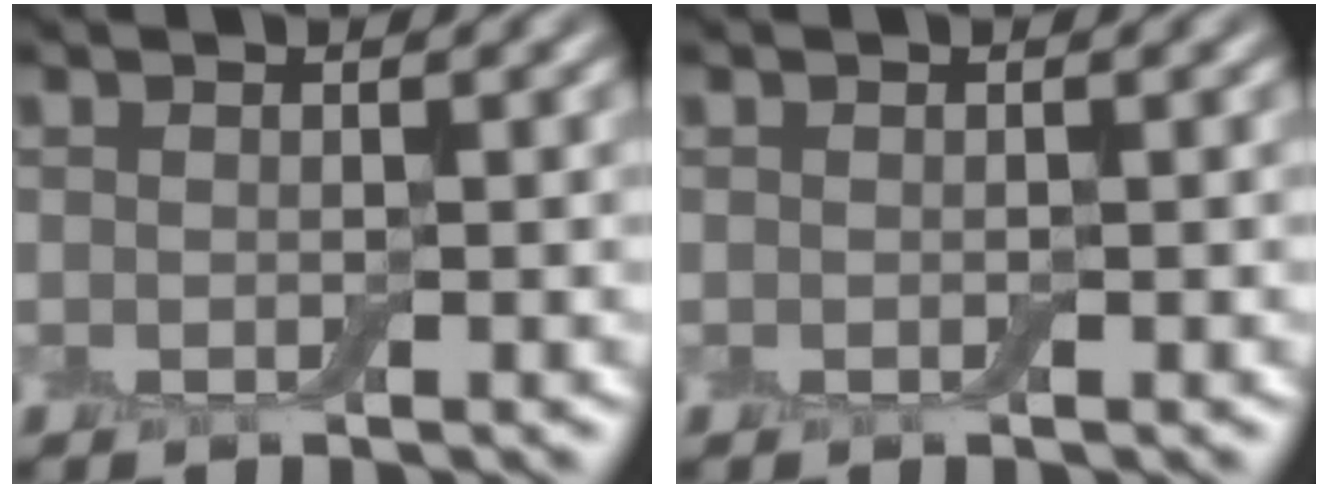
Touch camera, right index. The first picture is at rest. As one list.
[{"total": 0.0}]